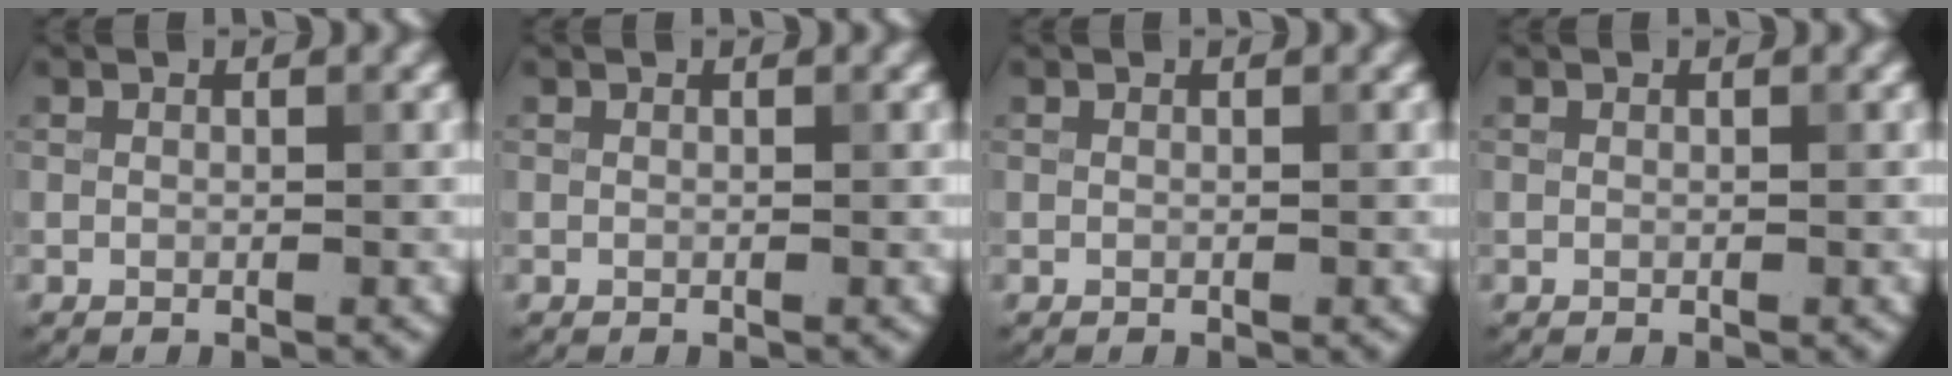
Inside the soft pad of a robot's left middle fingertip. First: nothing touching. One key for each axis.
{"total": 0.0}
{"total": 0.0}
{"total": 0.0}